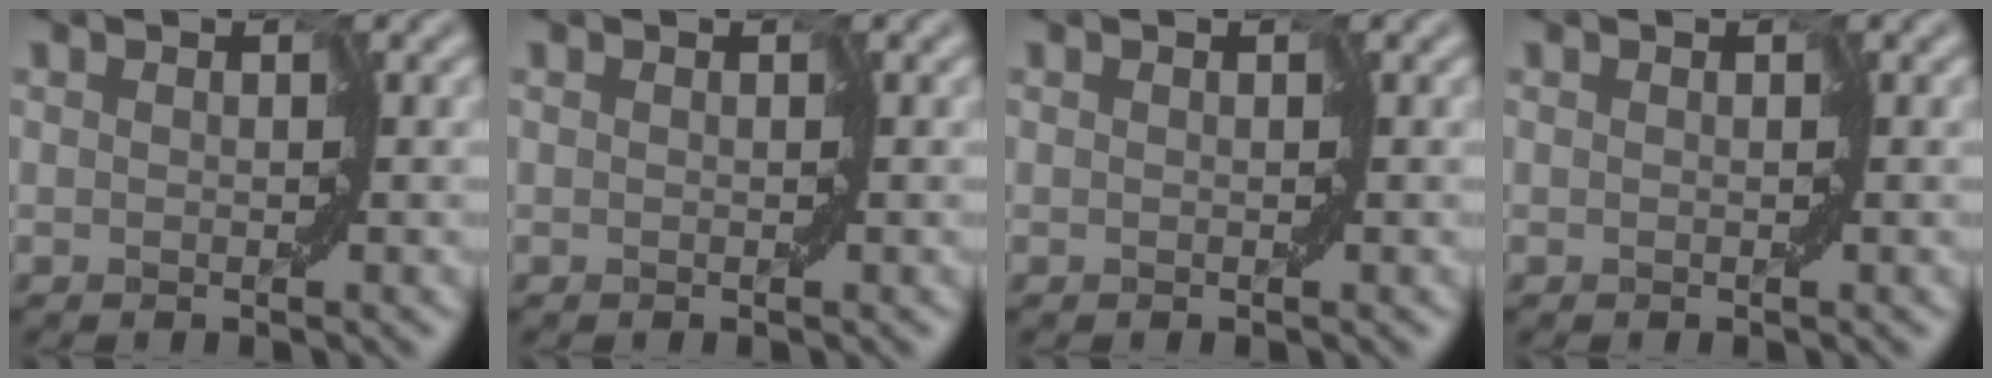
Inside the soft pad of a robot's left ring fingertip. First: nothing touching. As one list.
[{"total": 0.0}, {"total": 0.0}, {"total": 0.0}]